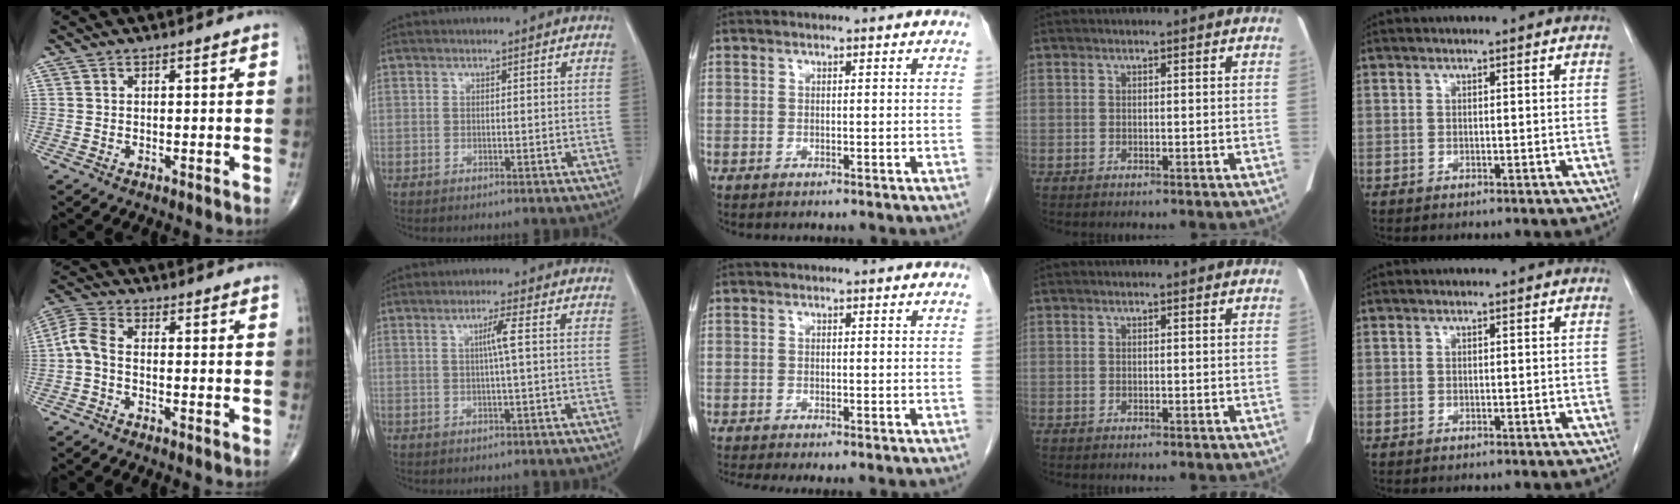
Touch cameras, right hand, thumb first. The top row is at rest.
{"thumb": {"total": 4.8, "force": [-1.3, 2.4, 3.9], "torque": [-0.093, 0.018, -0.040]}, "index": {"total": 2.8, "force": [0.4, -0.6, 2.7], "torque": [-0.051, 0.001, 0.006]}, "middle": {"total": 2.3, "force": [-1.8, 0.0, 1.3], "torque": [-0.024, -0.006, -0.031]}}